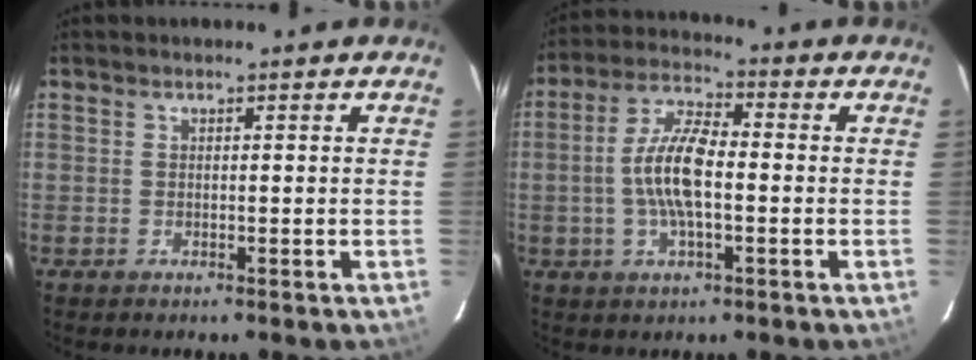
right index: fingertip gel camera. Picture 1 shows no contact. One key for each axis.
{"total": 9.5, "fx": -1.4, "fy": 3.0, "fz": 8.9, "tx": -0.181, "ty": 0.009, "tz": -0.030}